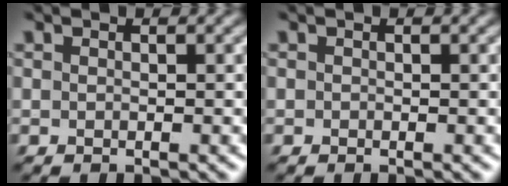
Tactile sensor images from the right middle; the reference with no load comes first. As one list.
[{"total": 0.0}]